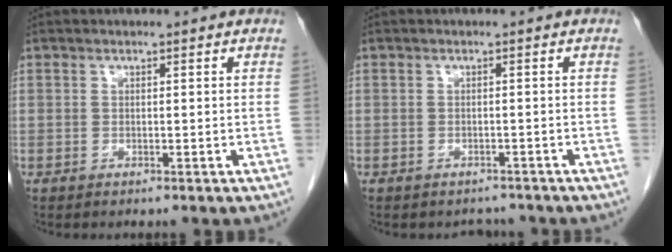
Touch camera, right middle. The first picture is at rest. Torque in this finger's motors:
{"motor_torque": [0.02, -0.01, -0.02, 0.00]}